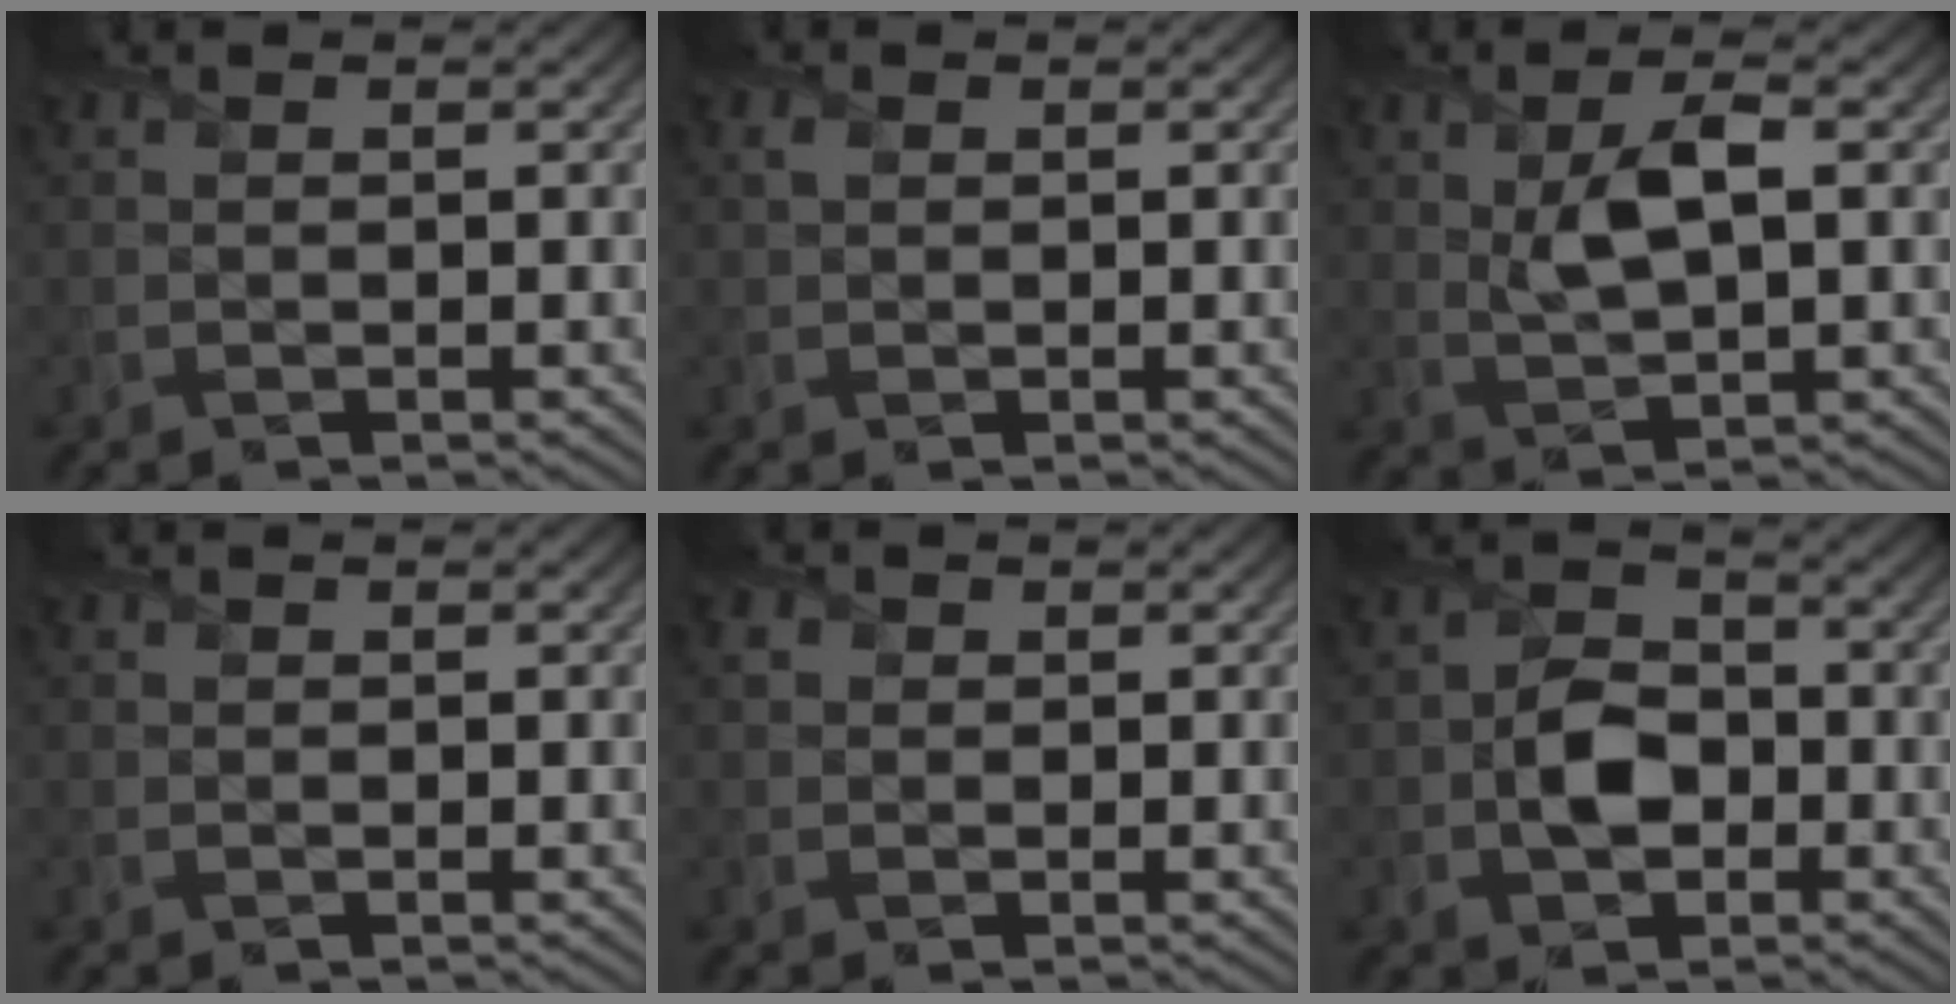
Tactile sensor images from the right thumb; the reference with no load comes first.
{"total": 0.8, "force": [0.4, 0.6, 0.4], "torque": [-0.010, 0.004, 0.007]}
{"total": 5.1, "force": [1.1, 2.1, 4.6], "torque": [-0.094, 0.005, 0.024]}
{"total": 0.0}
{"total": 1.1, "force": [0.4, 1.0, 0.1], "torque": [-0.003, 0.003, 0.005]}
{"total": 5.3, "force": [-1.5, 3.8, 3.3], "torque": [-0.062, -0.002, -0.033]}